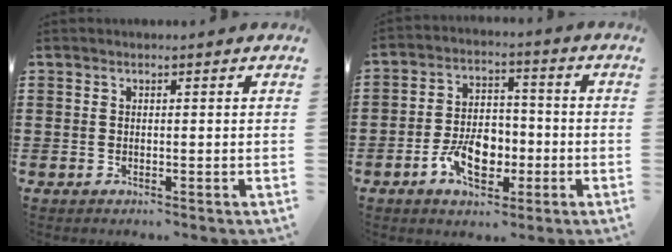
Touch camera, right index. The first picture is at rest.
{"total": 8.1, "force": [-2.9, 5.1, 5.6], "torque": [-0.098, 0.002, -0.055]}